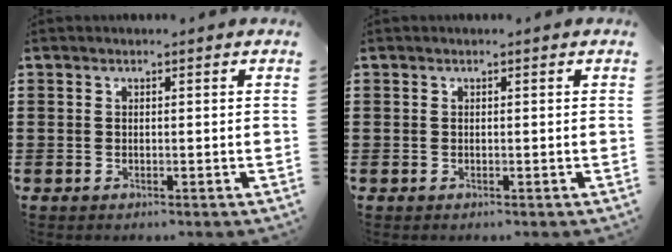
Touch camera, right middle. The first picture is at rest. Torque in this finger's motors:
{"motor_torque": [0.02, 0.00, 0.00, -0.01]}